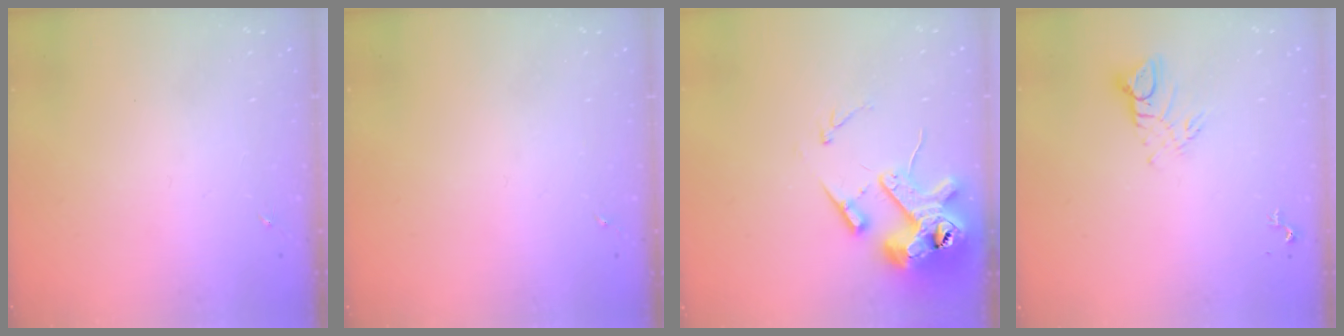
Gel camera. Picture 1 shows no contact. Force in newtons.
{"total": 0.0}
{"total": 16.0, "press": 15.8, "slide": 2.5}
{"total": 6.8, "press": 6.8, "slide": 0.5}